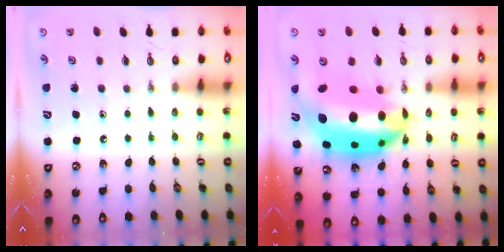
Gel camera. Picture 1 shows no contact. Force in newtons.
{"total": 20.7, "press": 20.7, "slide": 1.6}